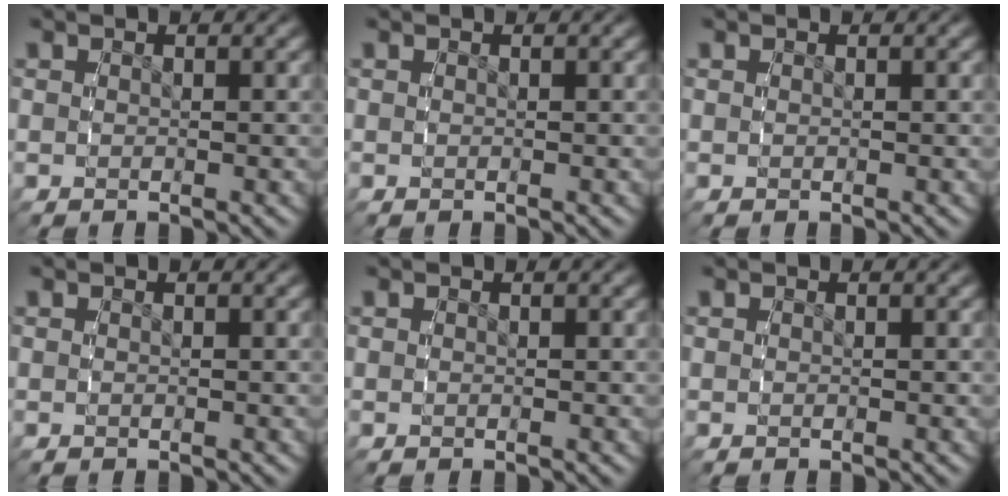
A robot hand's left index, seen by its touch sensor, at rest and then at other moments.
{"total": 0.0}
{"total": 0.0}
{"total": 0.0}
{"total": 0.0}
{"total": 0.0}